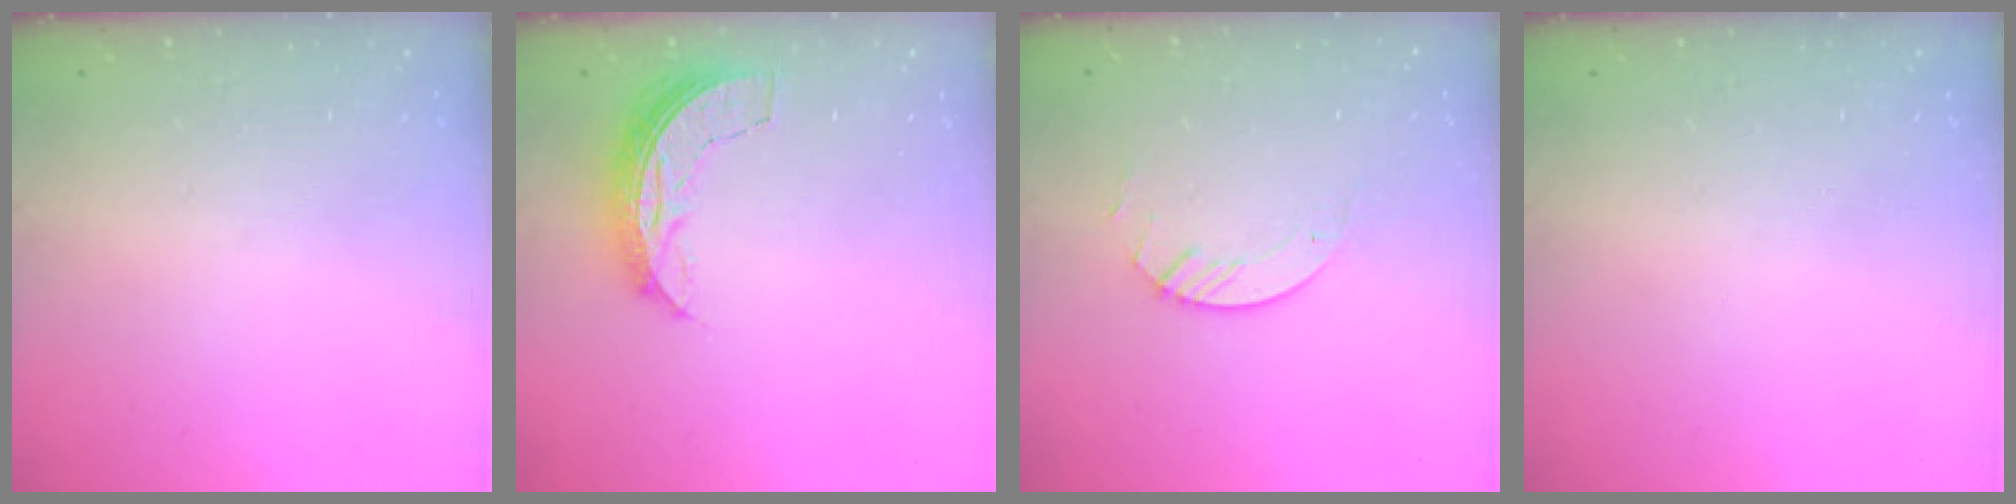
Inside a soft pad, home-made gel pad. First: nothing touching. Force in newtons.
{"total": 6.9, "press": 6.9, "slide": 0.5}
{"total": 3.5, "press": 3.5, "slide": 0.3}
{"total": 0.0}